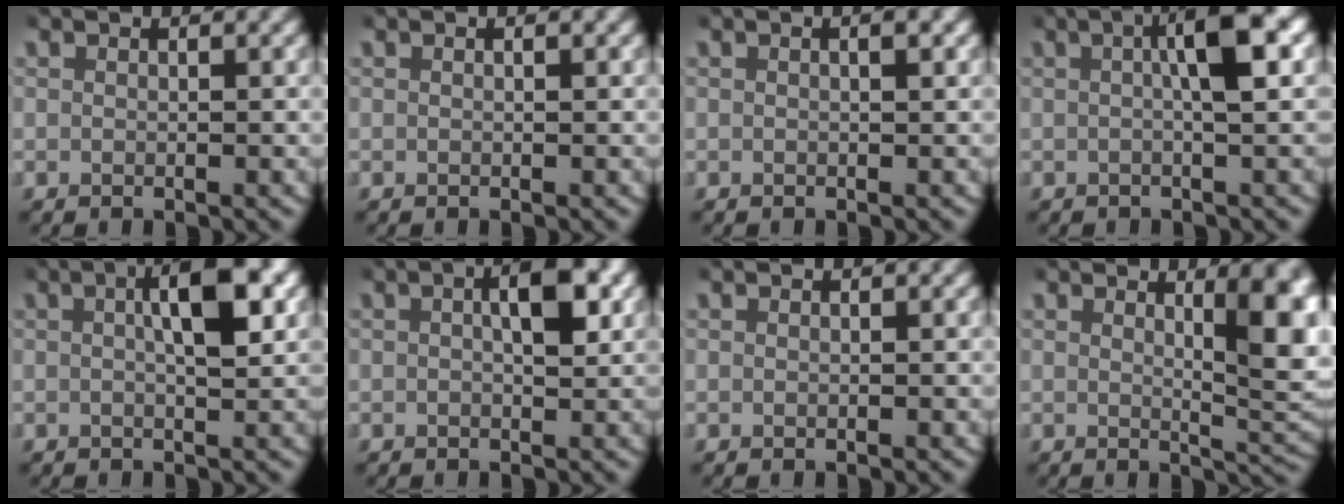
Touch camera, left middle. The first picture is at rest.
{"total": 0.0}
{"total": 0.7, "force": [0.2, 0.1, 0.7], "torque": [-0.011, 0.001, 0.004]}
{"total": 5.3, "force": [0.8, 0.9, 5.1], "torque": [-0.076, 0.020, 0.004]}
{"total": 5.5, "force": [1.0, 1.5, 5.2], "torque": [-0.074, 0.016, 0.006]}
{"total": 4.1, "force": [0.7, 1.5, 3.7], "torque": [-0.053, 0.009, 0.006]}
{"total": 0.0}
{"total": 5.9, "force": [1.6, 1.3, 5.5], "torque": [-0.061, -0.010, 0.028]}